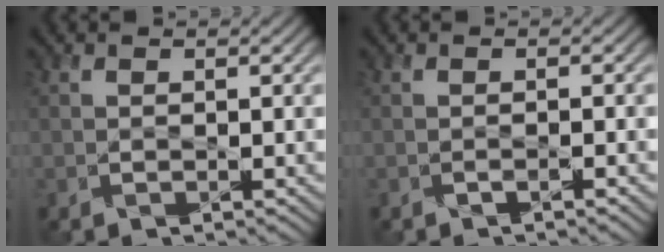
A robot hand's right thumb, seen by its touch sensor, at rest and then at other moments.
{"total": 0.8, "force": [-0.5, -0.1, 0.6], "torque": [-0.010, 0.001, -0.011]}